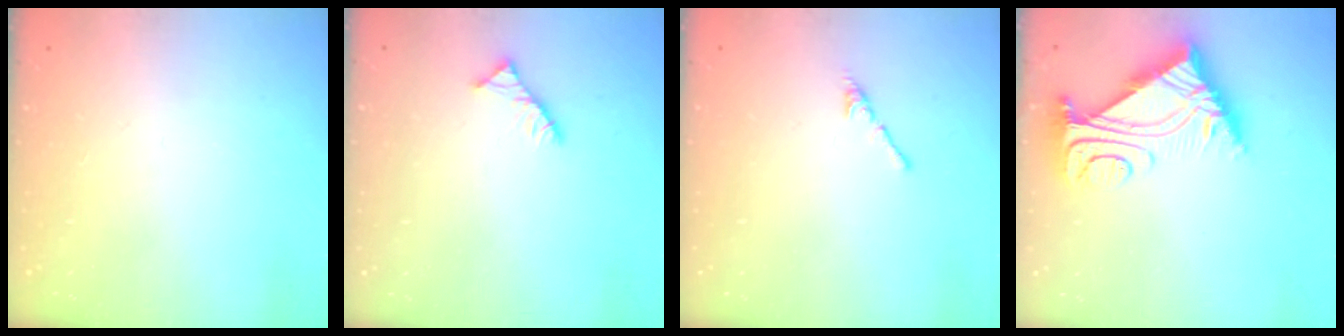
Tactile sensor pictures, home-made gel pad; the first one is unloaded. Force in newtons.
{"total": 2.9, "press": 2.9, "slide": 0.4}
{"total": 2.7, "press": 2.7, "slide": 0.7}
{"total": 8.4, "press": 8.3, "slide": 0.8}